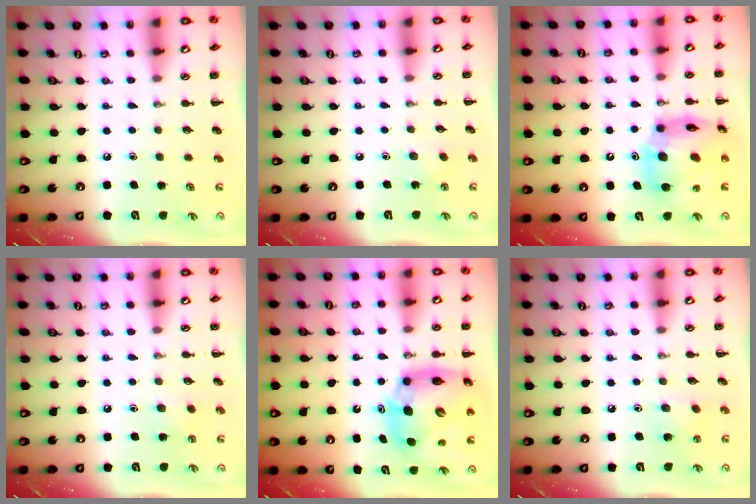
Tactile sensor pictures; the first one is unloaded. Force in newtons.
{"total": 2.6, "press": 2.4, "slide": 0.9}
{"total": 15.5, "press": 14.7, "slide": 5.0}
{"total": 6.2, "press": 5.9, "slide": 1.8}
{"total": 14.1, "press": 13.5, "slide": 4.2}
{"total": 3.5, "press": 3.4, "slide": 0.8}